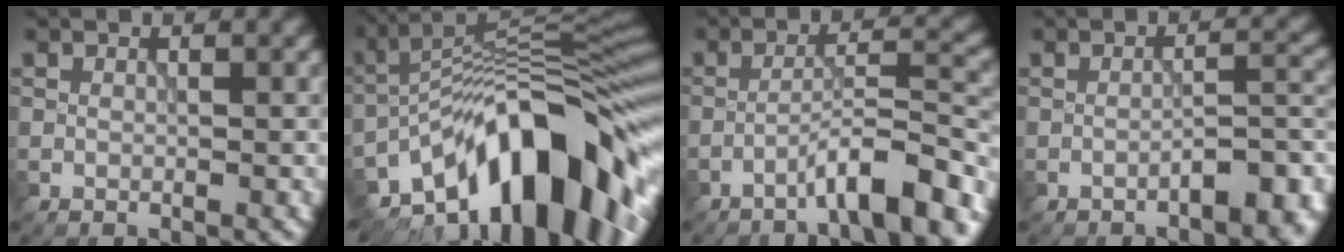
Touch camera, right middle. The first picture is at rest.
{"total": 15.0, "force": [-7.8, 5.8, 11.4], "torque": [-0.173, 0.028, -0.145]}
{"total": 5.9, "force": [-3.9, 0.7, 4.4], "torque": [-0.062, 0.019, -0.066]}
{"total": 4.4, "force": [-2.4, 1.4, 3.4], "torque": [-0.047, 0.010, -0.036]}